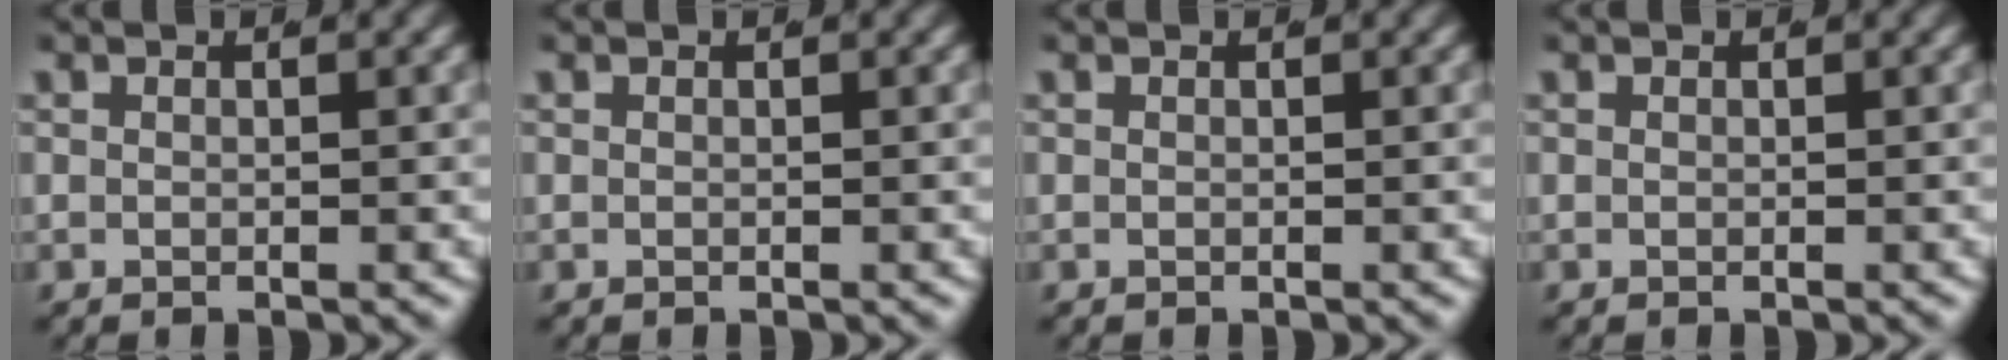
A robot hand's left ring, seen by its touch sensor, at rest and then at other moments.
{"total": 0.0}
{"total": 0.0}
{"total": 0.0}